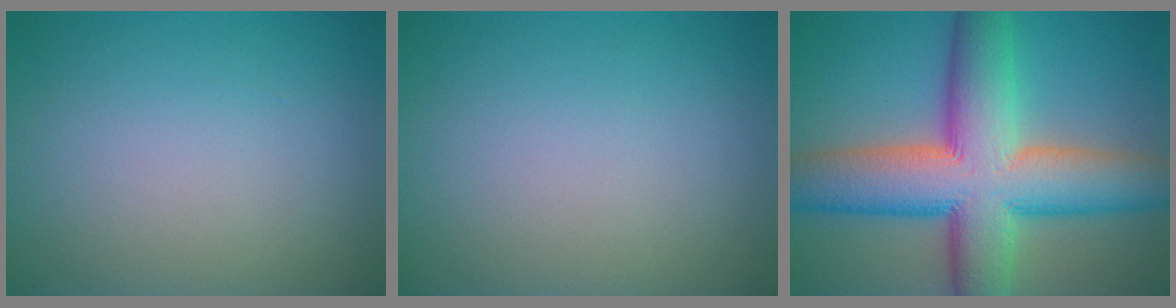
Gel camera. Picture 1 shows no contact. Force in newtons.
{"total": 0.0}
{"total": 13.4, "press": 13.4, "slide": 0.8}